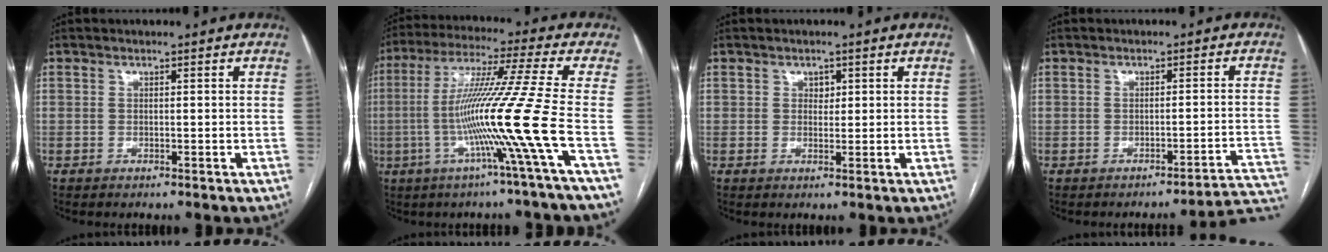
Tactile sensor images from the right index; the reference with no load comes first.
{"total": 16.3, "force": [-4.5, -3.8, 15.2], "torque": [-0.284, -0.016, -0.091]}
{"total": 1.6, "force": [0.5, 1.3, 0.8], "torque": [-0.008, 0.001, 0.007]}
{"total": 7.2, "force": [-6.8, 0.0, 2.3], "torque": [0.003, 0.023, -0.078]}